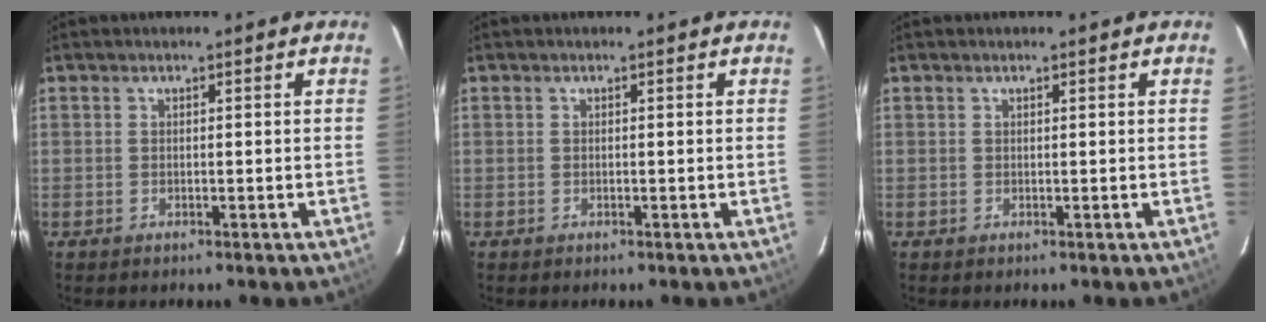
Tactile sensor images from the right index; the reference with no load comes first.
{"total": 0.0}
{"total": 0.0}